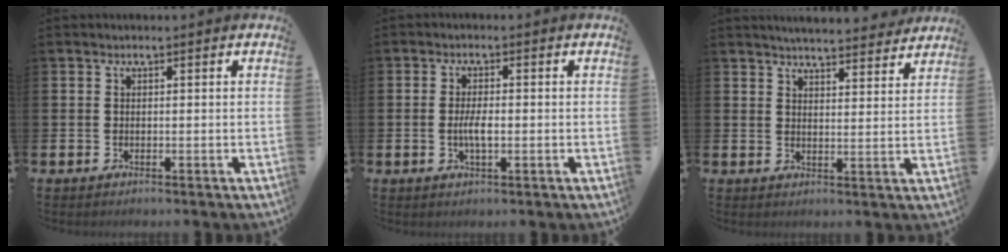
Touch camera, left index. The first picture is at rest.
{"total": 3.0, "force": [-0.3, 1.0, 2.8], "torque": [-0.041, -0.003, -0.009]}
{"total": 5.0, "force": [4.9, 0.4, 0.5], "torque": [-0.016, -0.033, 0.087]}